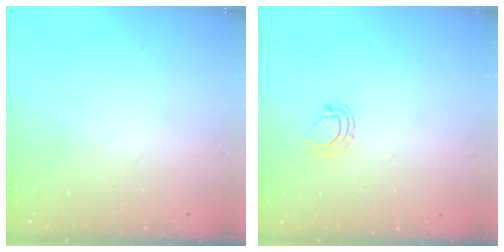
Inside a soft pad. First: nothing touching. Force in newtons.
{"total": 6.4, "press": 6.4, "slide": 0.4}